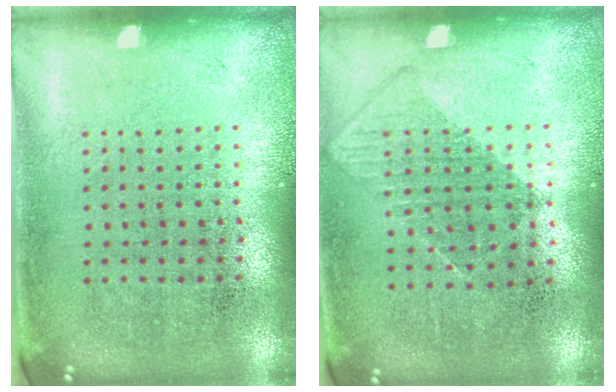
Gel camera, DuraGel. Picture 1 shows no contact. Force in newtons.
{"total": 0.8, "press": 0.7, "slide": 0.3}